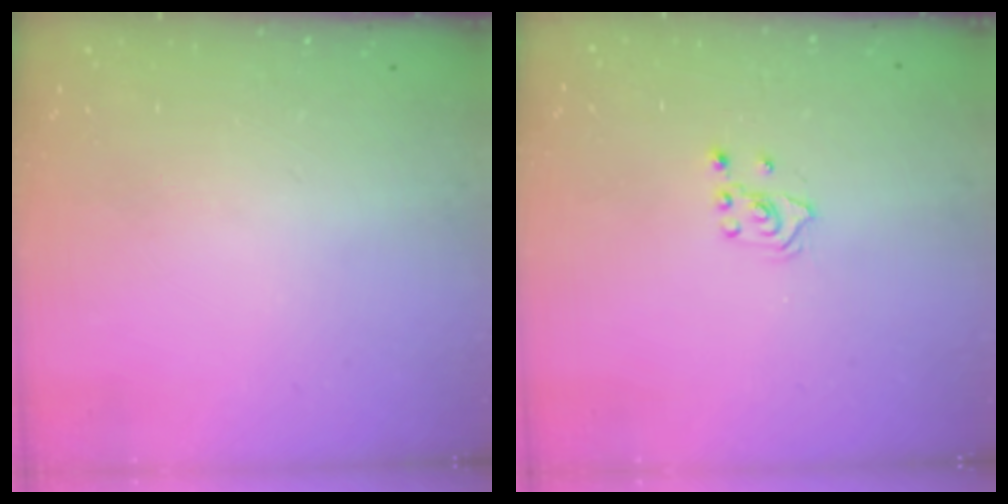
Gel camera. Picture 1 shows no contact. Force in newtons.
{"total": 2.4, "press": 2.2, "slide": 0.8}